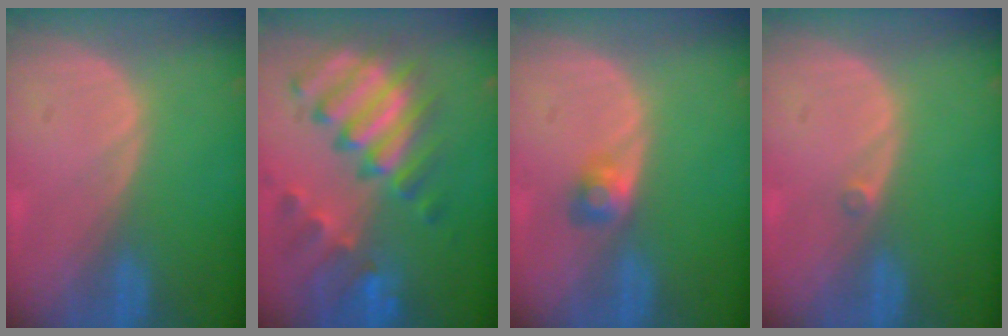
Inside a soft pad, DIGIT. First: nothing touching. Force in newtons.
{"total": 11.5, "press": 9.9, "slide": 5.8}
{"total": 2.5, "press": 2.3, "slide": 0.9}
{"total": 0.8, "press": 0.6, "slide": 0.4}